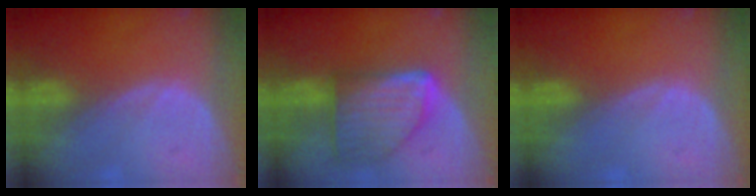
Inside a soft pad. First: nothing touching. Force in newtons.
{"total": 9.0, "press": 9.0, "slide": 0.6}
{"total": 0.0}